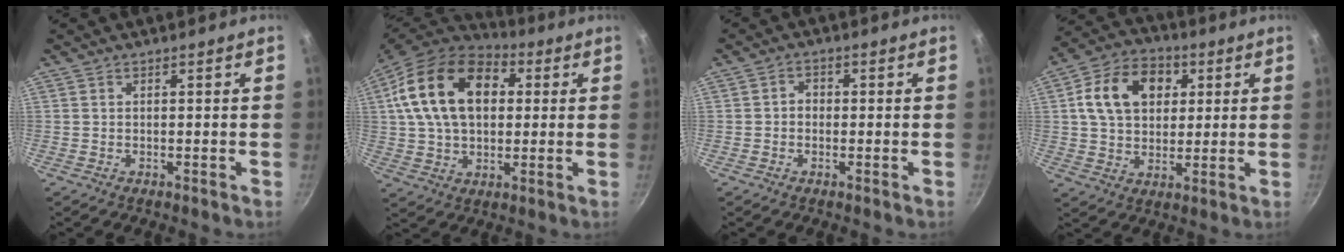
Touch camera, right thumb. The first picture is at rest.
{"total": 20.0, "force": [4.9, 13.3, 14.1], "torque": [-0.223, 0.014, 0.075]}
{"total": 2.4, "force": [-0.3, 2.0, 1.3], "torque": [-0.012, 0.010, -0.009]}
{"total": 14.4, "force": [3.8, 10.6, 8.9], "torque": [-0.128, 0.011, 0.053]}